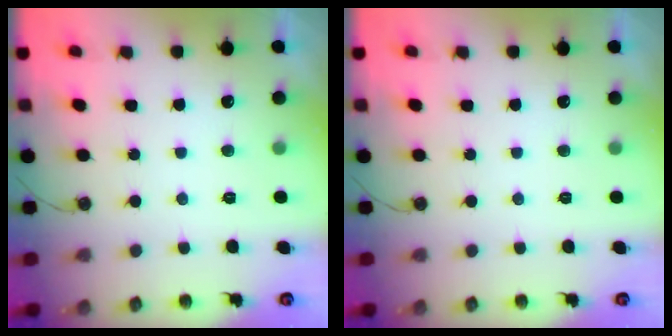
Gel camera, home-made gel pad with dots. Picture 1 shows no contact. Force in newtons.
{"total": 0.0}